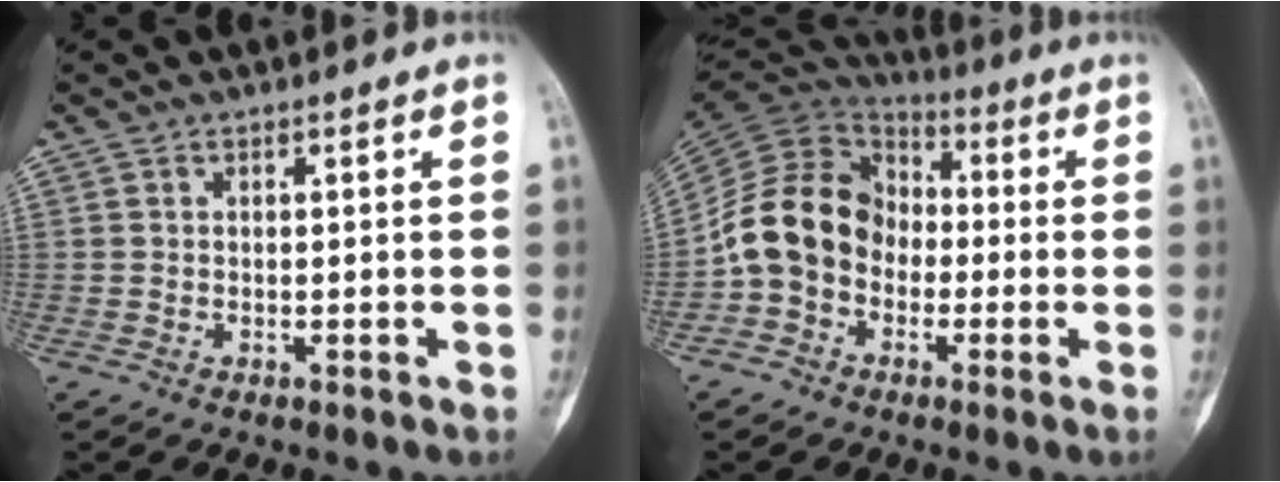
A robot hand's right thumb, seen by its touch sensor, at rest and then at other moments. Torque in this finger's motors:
{"motor_torque": [1.65, 1.56, 1.39, -0.37, 0.15]}